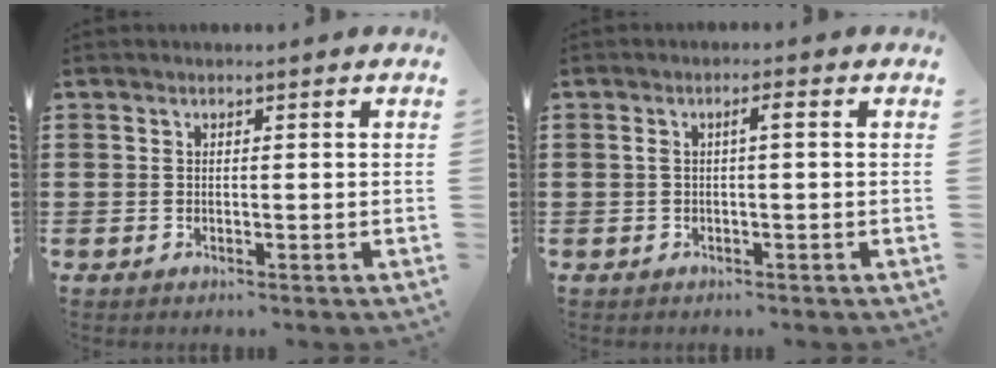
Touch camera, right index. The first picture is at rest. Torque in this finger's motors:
{"motor_torque": [0.42, -0.32, 0.07, 0.06]}